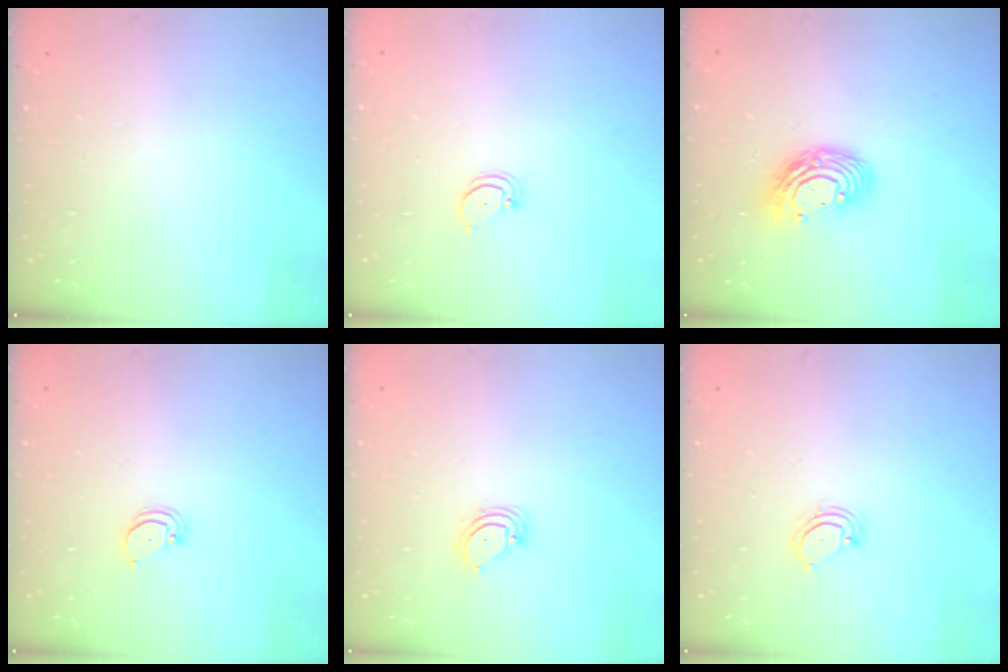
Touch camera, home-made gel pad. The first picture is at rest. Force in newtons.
{"total": 1.5, "press": 1.5, "slide": 0.2}
{"total": 11.7, "press": 11.7, "slide": 0.9}
{"total": 2.0, "press": 2.0, "slide": 0.2}
{"total": 3.8, "press": 3.8, "slide": 0.2}
{"total": 3.3, "press": 3.2, "slide": 0.7}